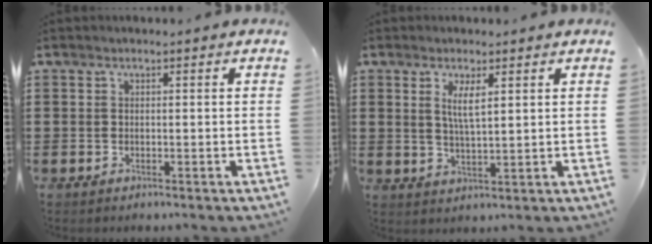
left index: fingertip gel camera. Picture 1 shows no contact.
{"total": 4.1, "force": [1.7, 1.0, 3.6], "torque": [-0.077, 0.002, 0.029]}